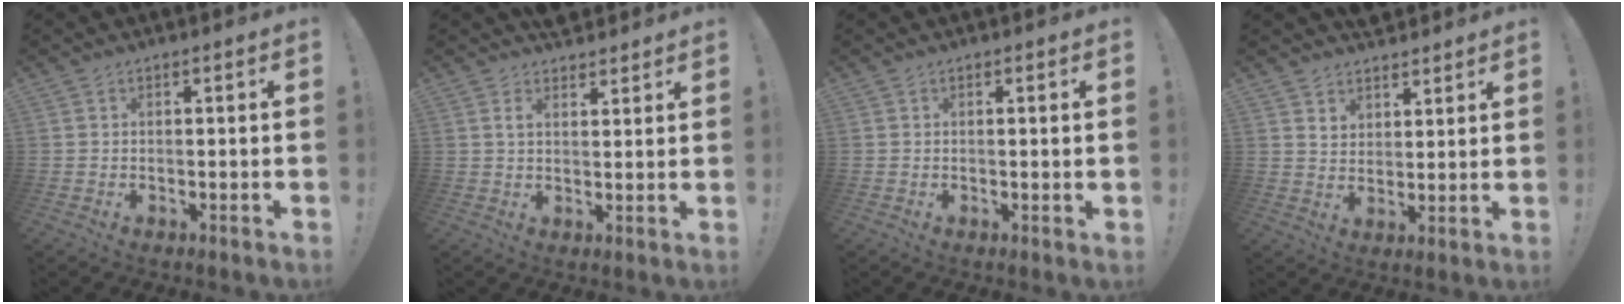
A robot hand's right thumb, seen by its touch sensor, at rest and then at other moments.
{"total": 4.0, "force": [3.2, 1.8, 1.6], "torque": [-0.017, -0.016, 0.056]}
{"total": 0.8, "force": [0.2, 0.0, 0.7], "torque": [-0.007, -0.002, 0.001]}
{"total": 5.5, "force": [4.5, 3.2, 0.0], "torque": [0.005, -0.038, 0.083]}